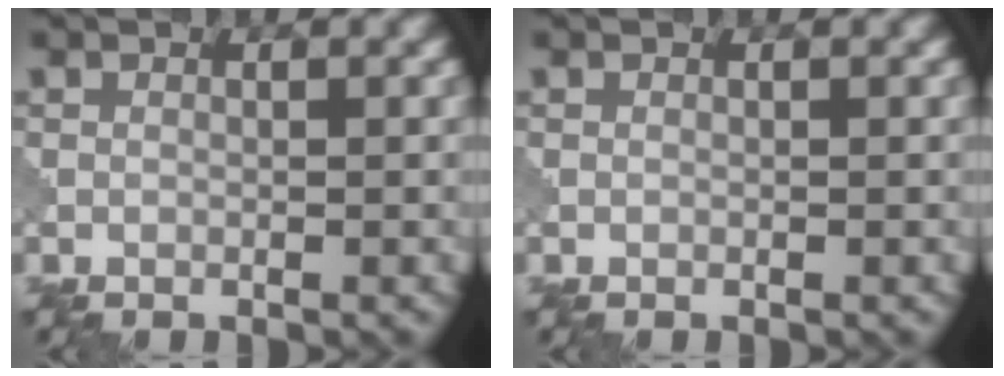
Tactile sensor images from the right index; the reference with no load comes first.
{"total": 0.0}